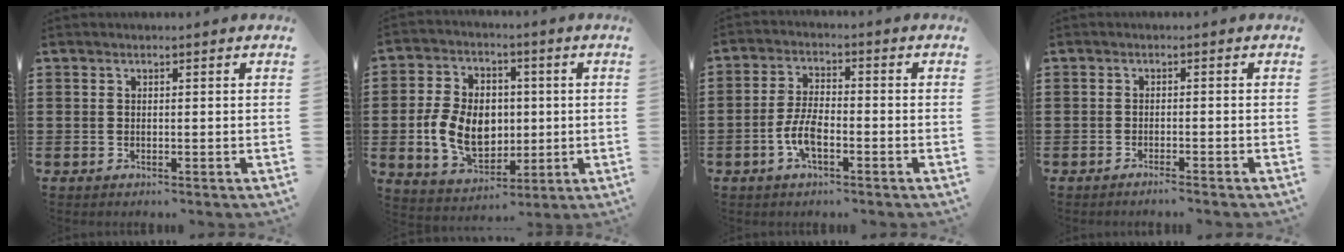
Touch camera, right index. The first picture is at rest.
{"total": 10.0, "force": [-0.7, 7.6, 6.5], "torque": [-0.141, 0.010, -0.016]}
{"total": 5.6, "force": [-2.3, 2.1, 4.7], "torque": [-0.115, -0.005, -0.050]}
{"total": 1.6, "force": [-1.5, -0.4, 0.3], "torque": [-0.006, -0.001, -0.029]}